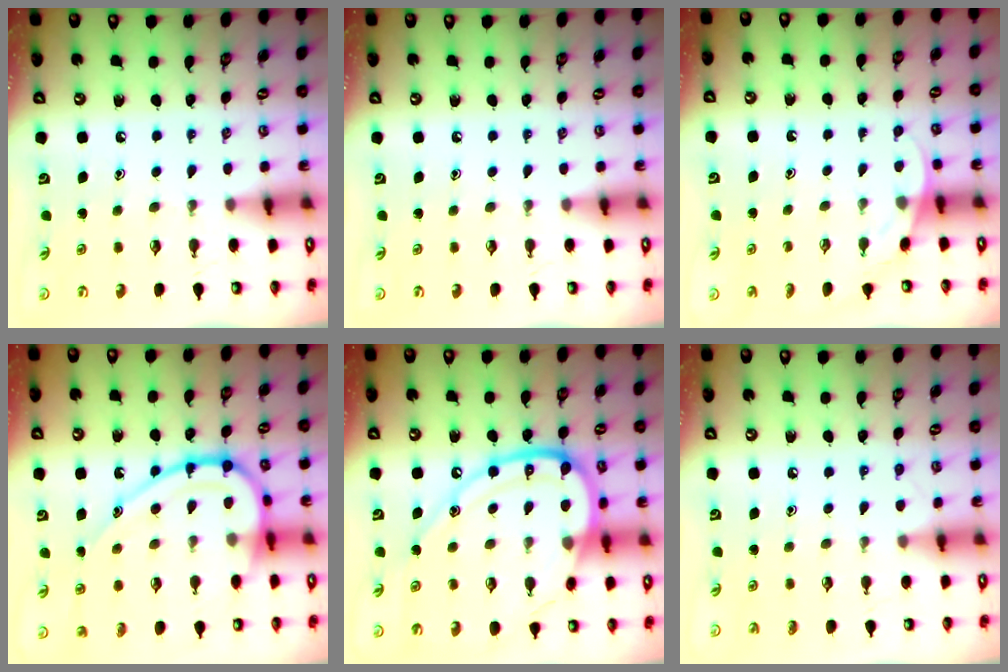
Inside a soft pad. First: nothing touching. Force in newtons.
{"total": 0.0}
{"total": 3.7, "press": 3.7, "slide": 0.2}
{"total": 18.6, "press": 18.5, "slide": 1.0}
{"total": 18.4, "press": 18.3, "slide": 1.9}
{"total": 4.6, "press": 4.5, "slide": 0.5}